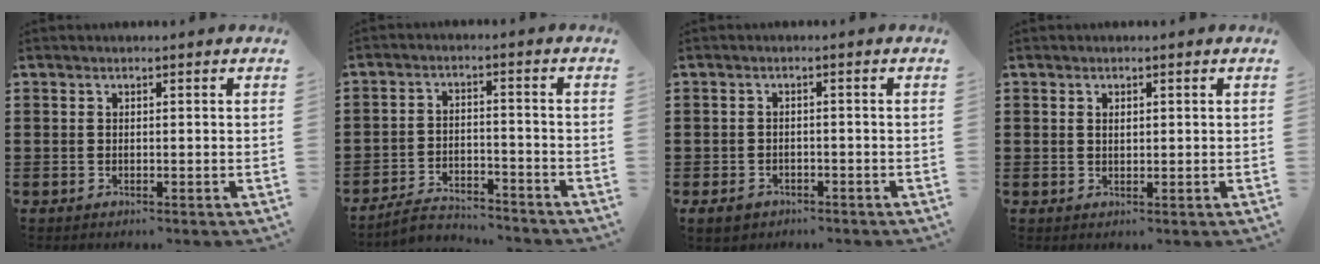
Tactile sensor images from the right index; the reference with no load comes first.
{"total": 4.2, "force": [-4.1, 0.7, 0.7], "torque": [-0.024, 0.006, -0.086]}
{"total": 2.2, "force": [-1.9, 0.9, 0.5], "torque": [-0.022, 0.001, -0.042]}
{"total": 0.7, "force": [0.1, 0.4, 0.6], "torque": [-0.012, 0.002, 0.001]}